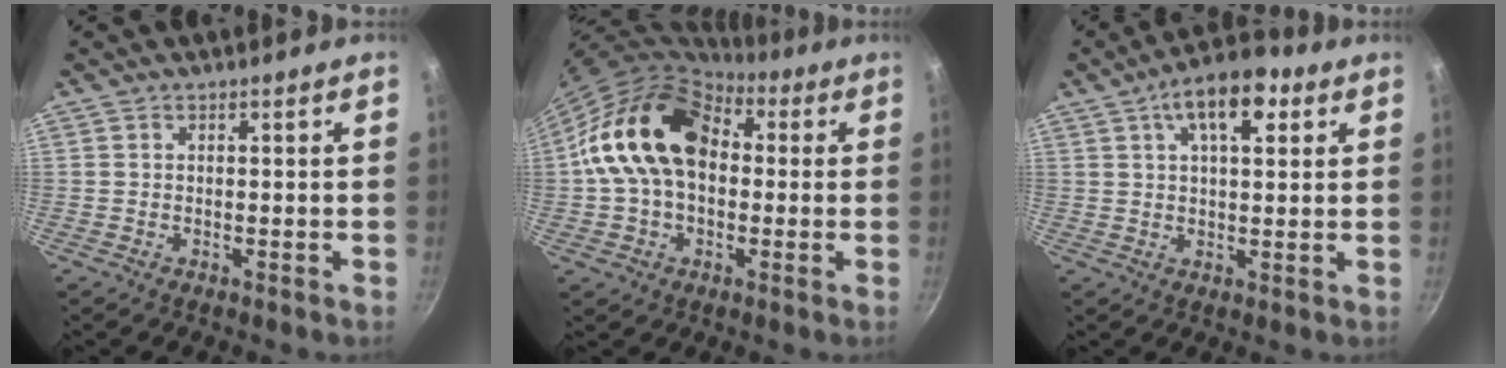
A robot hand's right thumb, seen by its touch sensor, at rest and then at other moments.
{"total": 19.0, "force": [1.8, 13.4, 13.3], "torque": [-0.212, 0.040, 0.018]}
{"total": 10.8, "force": [4.4, 5.1, 8.5], "torque": [-0.114, 0.002, 0.060]}